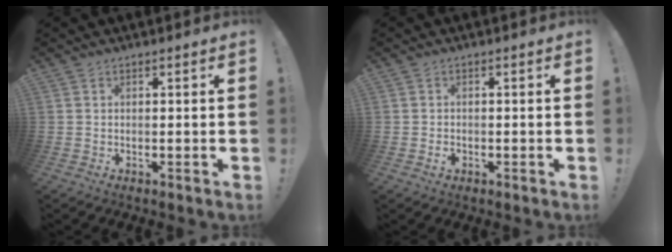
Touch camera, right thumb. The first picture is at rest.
{"total": 1.3, "force": [-0.6, 0.9, 0.6], "torque": [-0.004, -0.001, -0.012]}